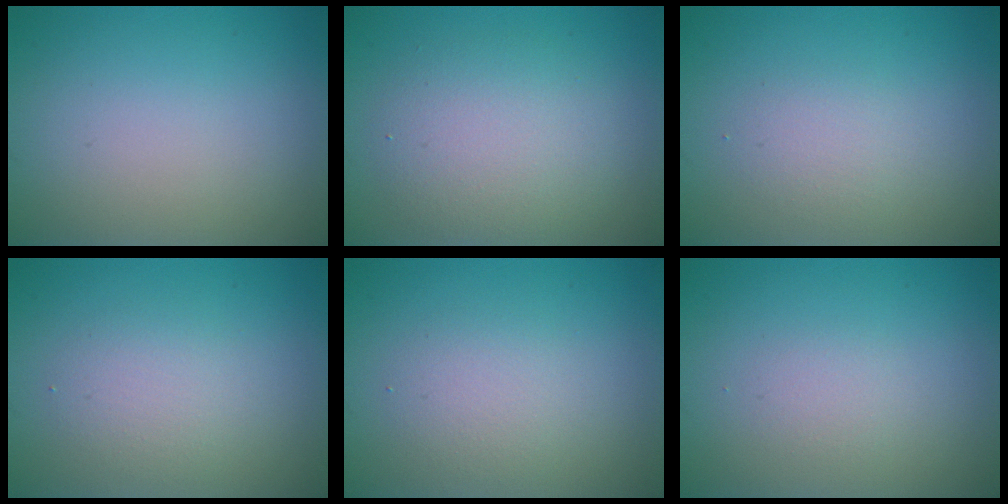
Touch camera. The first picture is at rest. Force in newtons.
{"total": 4.5, "press": 4.5, "slide": 0.1}
{"total": 1.7, "press": 1.6, "slide": 0.1}
{"total": 2.2, "press": 2.2, "slide": 0.2}
{"total": 2.2, "press": 2.2, "slide": 0.0}
{"total": 1.1, "press": 1.1, "slide": 0.0}